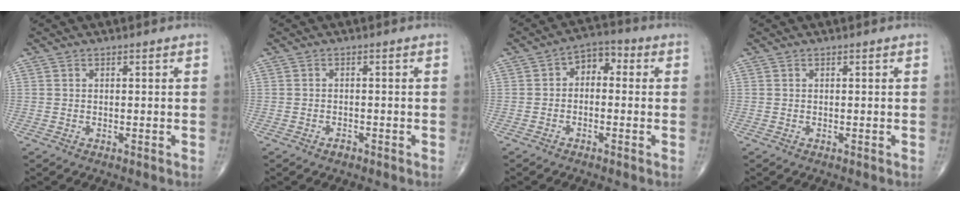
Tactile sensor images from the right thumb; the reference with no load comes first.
{"total": 1.2, "force": [-0.9, 0.6, 0.5], "torque": [-0.008, 0.005, -0.015]}
{"total": 5.1, "force": [0.0, 3.5, 3.7], "torque": [-0.034, 0.028, -0.016]}
{"total": 0.0}